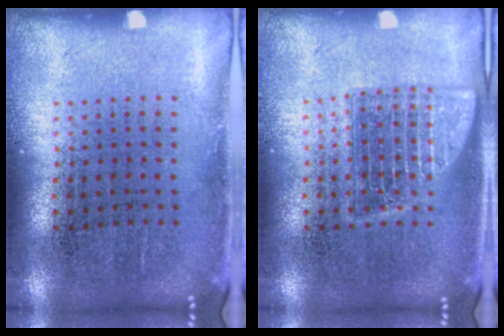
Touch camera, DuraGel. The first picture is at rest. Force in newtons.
{"total": 2.4, "press": 2.4, "slide": 0.4}